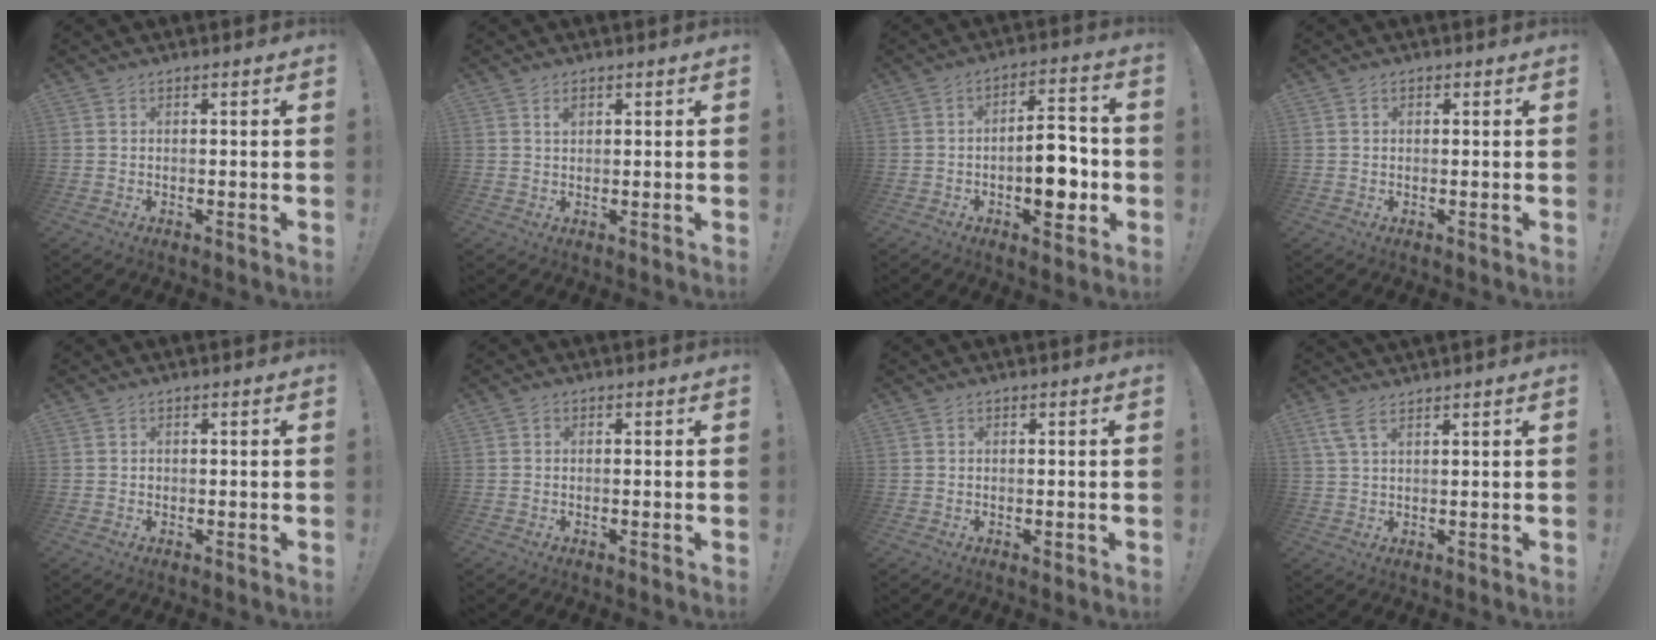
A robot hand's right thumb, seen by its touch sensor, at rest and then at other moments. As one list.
[{"total": 1.7, "force": [1.0, 1.0, 0.9], "torque": [-0.003, -0.004, 0.014]}, {"total": 11.5, "force": [-2.6, 5.8, 9.6], "torque": [-0.126, 0.019, -0.043]}, {"total": 0.9, "force": [0.3, 0.7, 0.4], "torque": [-0.002, 0.002, 0.004]}, {"total": 0.7, "force": [0.0, 0.7, 0.1], "torque": [-0.002, 0.002, 0.000]}, {"total": 0.6, "force": [-0.4, 0.4, 0.1], "torque": [-0.004, 0.002, -0.007]}, {"total": 0.6, "force": [0.0, 0.5, 0.4], "torque": [-0.006, 0.002, 0.001]}, {"total": 4.2, "force": [3.0, 0.8, 2.9], "torque": [-0.062, -0.005, 0.054]}]